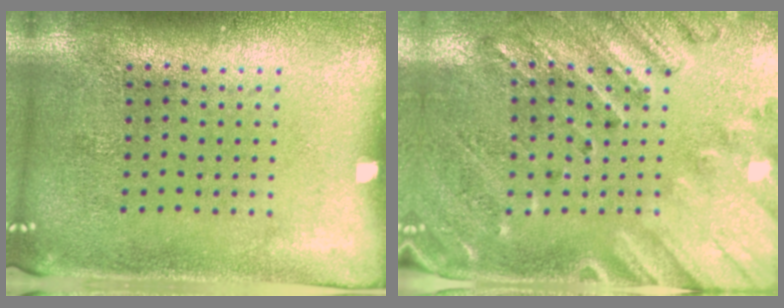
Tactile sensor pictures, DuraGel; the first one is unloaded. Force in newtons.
{"total": 2.4, "press": 2.0, "slide": 1.4}